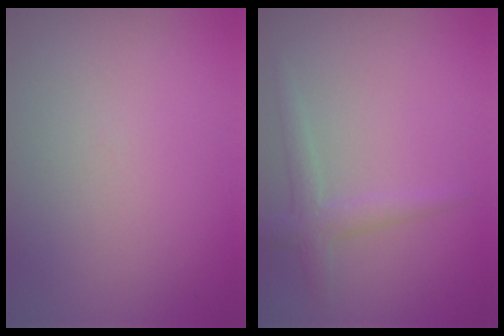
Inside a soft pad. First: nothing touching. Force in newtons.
{"total": 2.1, "press": 2.1, "slide": 0.1}